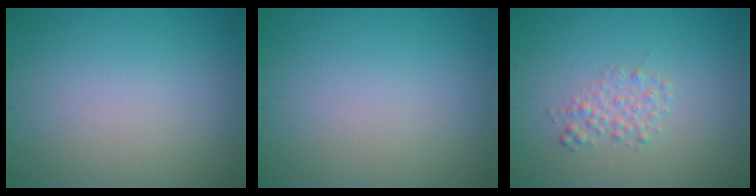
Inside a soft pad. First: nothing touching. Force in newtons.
{"total": 0.0}
{"total": 1.5, "press": 1.5, "slide": 0.0}